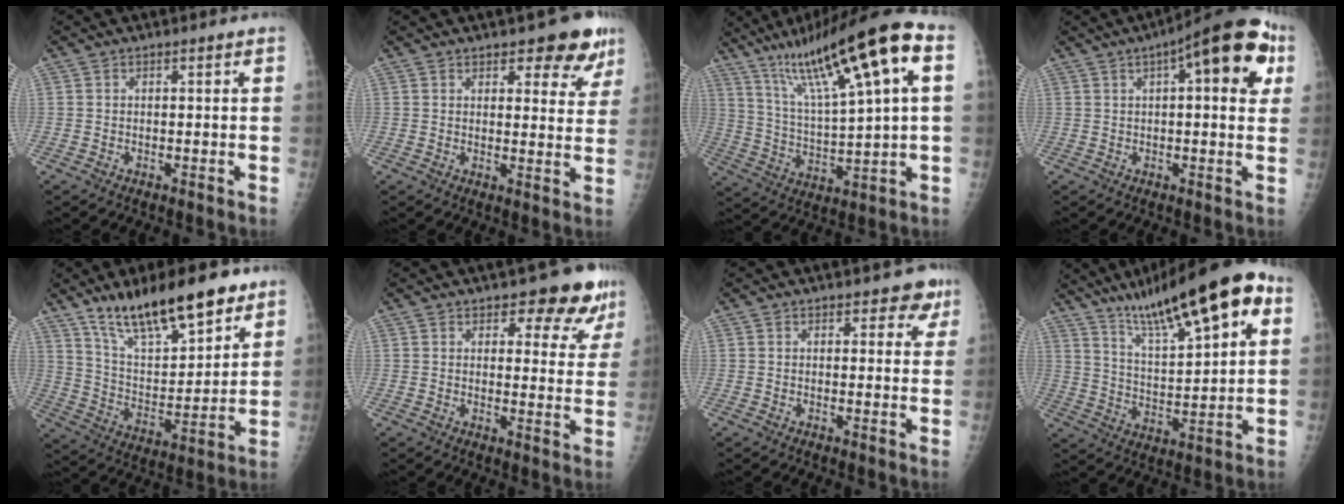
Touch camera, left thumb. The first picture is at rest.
{"total": 8.4, "force": [5.7, 3.6, 4.9], "torque": [-0.021, -0.031, 0.069]}
{"total": 20.9, "force": [9.6, 3.0, 18.3], "torque": [-0.305, -0.003, 0.173]}
{"total": 15.8, "force": [5.7, 5.6, 13.7], "torque": [-0.153, 0.012, 0.065]}
{"total": 19.3, "force": [13.6, 6.2, 12.2], "torque": [-0.166, -0.069, 0.240]}
{"total": 9.9, "force": [7.6, 4.3, 4.6], "torque": [-0.010, -0.045, 0.085]}
{"total": 4.2, "force": [2.9, 2.4, 1.9], "torque": [0.016, -0.011, 0.030]}
{"total": 20.8, "force": [11.3, 5.2, 16.7], "torque": [-0.242, -0.017, 0.188]}